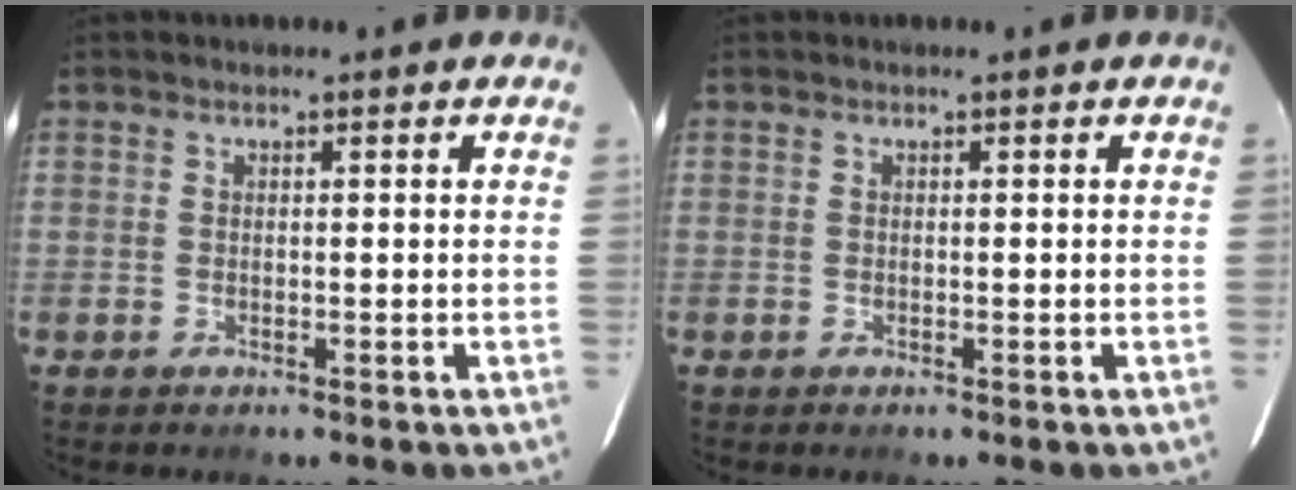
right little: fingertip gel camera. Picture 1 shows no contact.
{"total": 0.0}